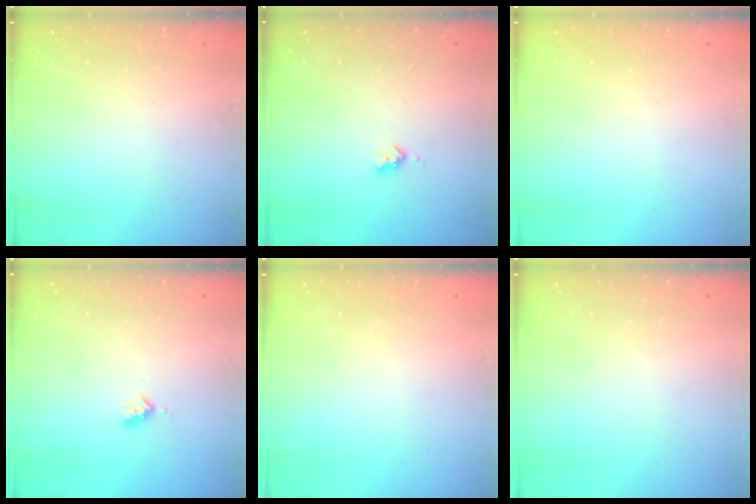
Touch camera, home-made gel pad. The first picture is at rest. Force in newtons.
{"total": 2.9, "press": 2.9, "slide": 0.5}
{"total": 1.1, "press": 1.1, "slide": 0.1}
{"total": 2.9, "press": 2.9, "slide": 0.5}
{"total": 0.0}
{"total": 0.0}